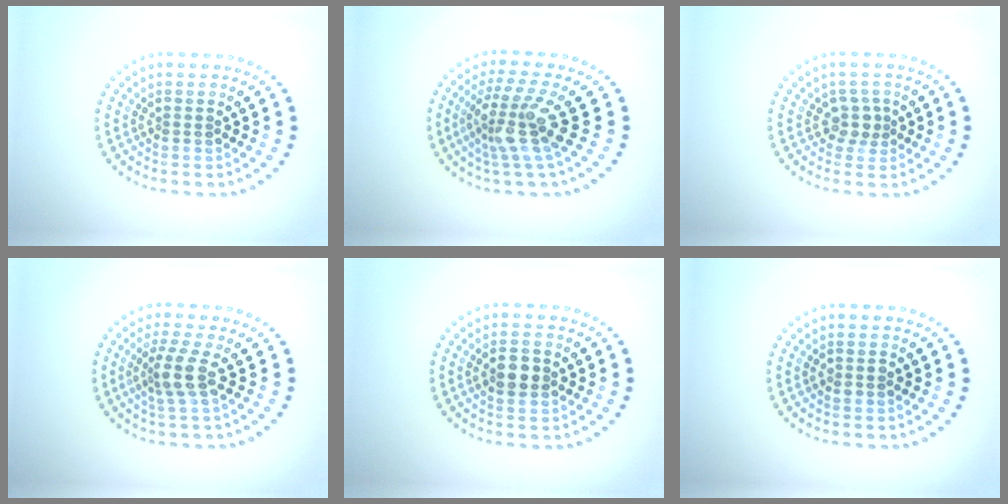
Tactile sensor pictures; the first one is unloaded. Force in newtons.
{"total": 4.4, "press": 3.2, "slide": 3.0}
{"total": 1.8, "press": 1.4, "slide": 1.1}
{"total": 3.0, "press": 2.3, "slide": 1.9}
{"total": 2.7, "press": 2.7, "slide": 0.1}
{"total": 1.2, "press": 1.2, "slide": 0.2}